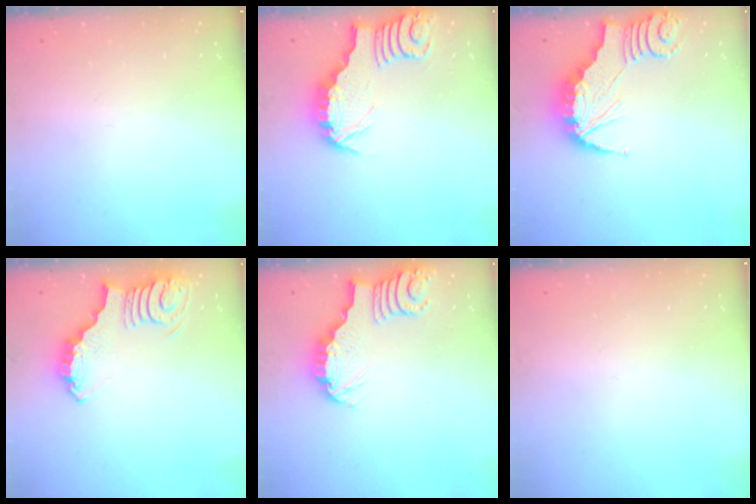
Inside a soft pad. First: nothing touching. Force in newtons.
{"total": 3.3, "press": 3.3, "slide": 0.4}
{"total": 2.2, "press": 2.2, "slide": 0.2}
{"total": 3.9, "press": 3.9, "slide": 0.6}
{"total": 3.5, "press": 3.5, "slide": 0.4}
{"total": 0.0}